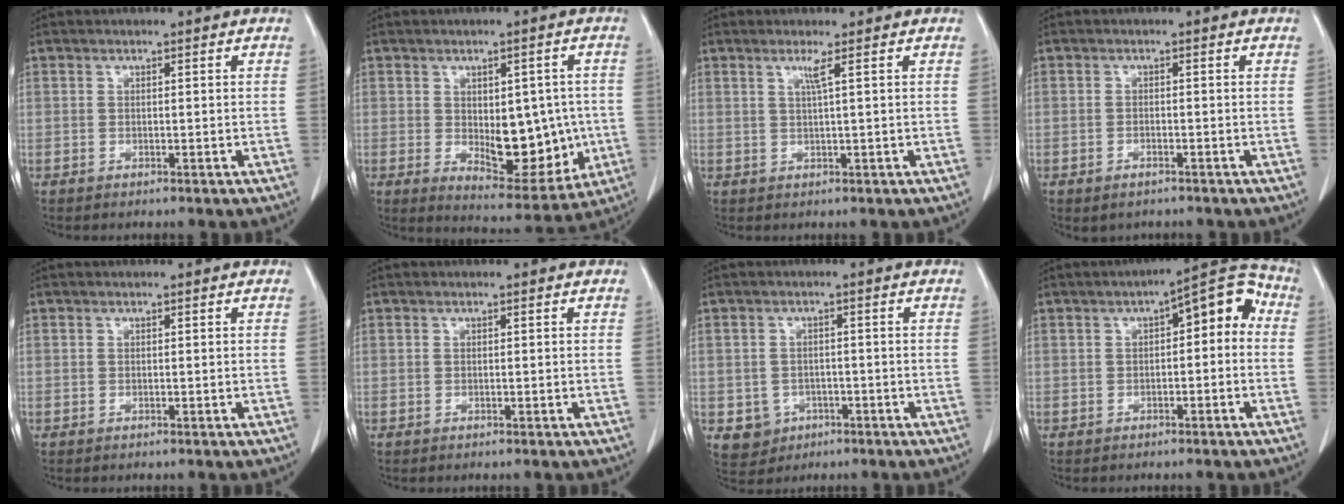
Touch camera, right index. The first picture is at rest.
{"total": 11.8, "force": [-0.9, 6.0, 10.1], "torque": [-0.131, 0.000, 0.007]}
{"total": 1.8, "force": [0.8, -0.6, 1.5], "torque": [-0.035, -0.003, 0.019]}
{"total": 1.8, "force": [-1.2, 1.0, 0.9], "torque": [-0.016, 0.000, -0.008]}
{"total": 0.0}
{"total": 0.0}
{"total": 4.3, "force": [-1.4, 4.0, 0.7], "torque": [-0.002, 0.009, -0.010]}
{"total": 8.5, "force": [0.9, 3.3, 7.8], "torque": [-0.100, 0.044, 0.007]}